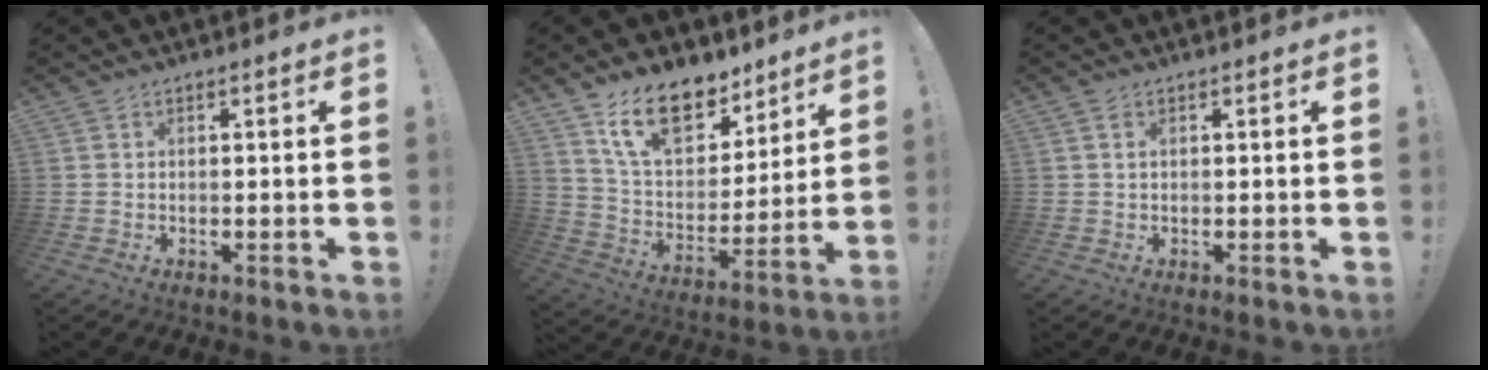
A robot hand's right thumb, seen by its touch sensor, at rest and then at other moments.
{"total": 18.0, "force": [11.9, 9.6, 9.4], "torque": [-0.164, -0.067, 0.220]}
{"total": 1.1, "force": [0.4, 0.3, 0.9], "torque": [-0.012, -0.001, 0.006]}